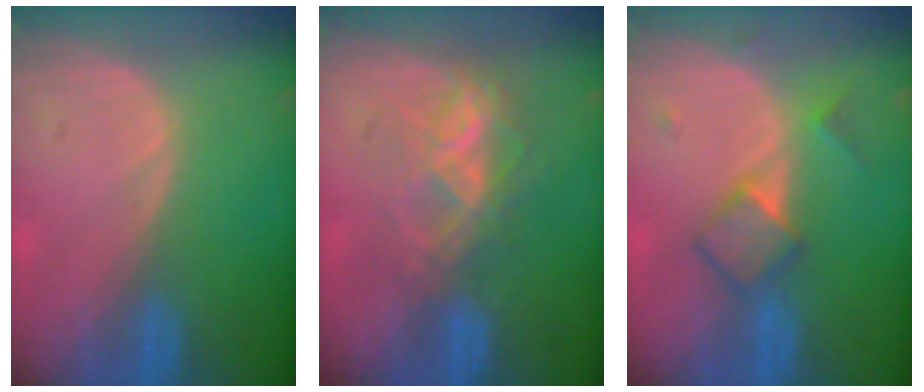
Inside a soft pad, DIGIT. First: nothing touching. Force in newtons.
{"total": 7.2, "press": 6.1, "slide": 3.8}
{"total": 4.8, "press": 4.6, "slide": 1.4}